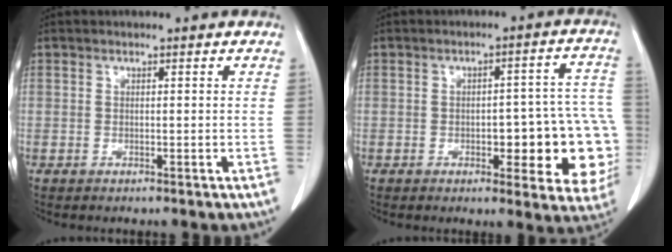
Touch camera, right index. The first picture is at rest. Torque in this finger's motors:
{"motor_torque": [1.19, -0.15, 0.30, 0.05]}